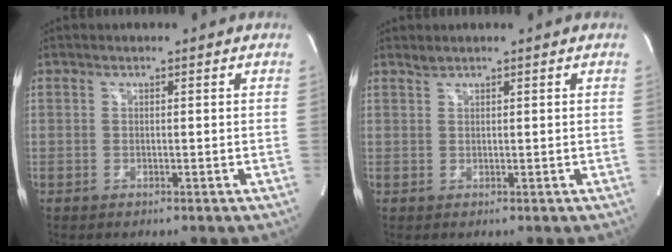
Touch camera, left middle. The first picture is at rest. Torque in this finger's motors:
{"motor_torque": [0.10, 0.04, -0.13, 0.00]}